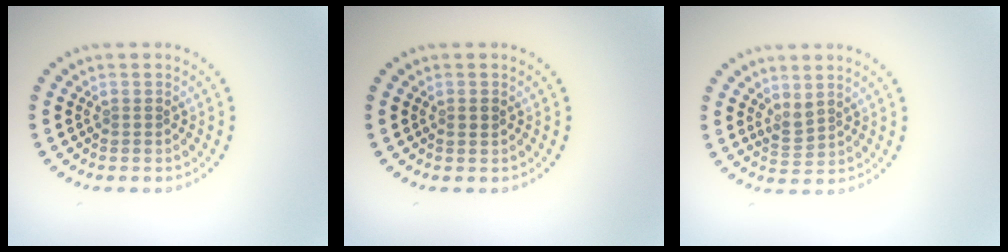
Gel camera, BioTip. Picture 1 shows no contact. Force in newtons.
{"total": 0.8, "press": 0.8, "slide": 0.4}
{"total": 1.4, "press": 1.3, "slide": 0.7}